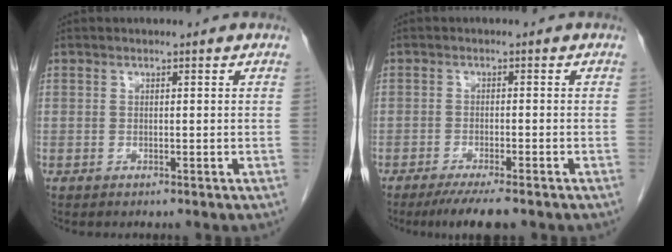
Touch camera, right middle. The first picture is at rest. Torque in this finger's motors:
{"motor_torque": [0.14, -0.09, 0.08, 0.04]}